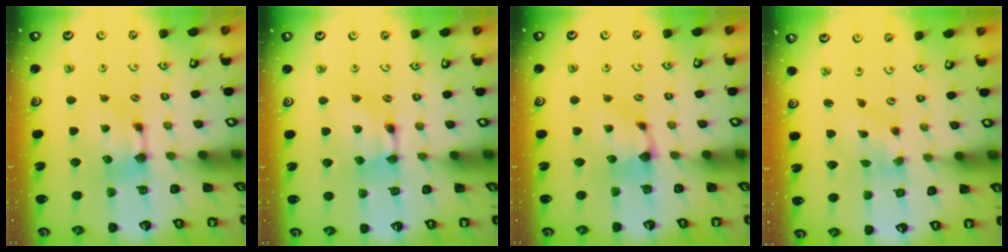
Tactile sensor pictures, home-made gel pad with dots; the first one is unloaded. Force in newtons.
{"total": 1.6, "press": 1.5, "slide": 0.2}
{"total": 0.8, "press": 0.2, "slide": 0.8}
{"total": 1.2, "press": 0.3, "slide": 1.2}